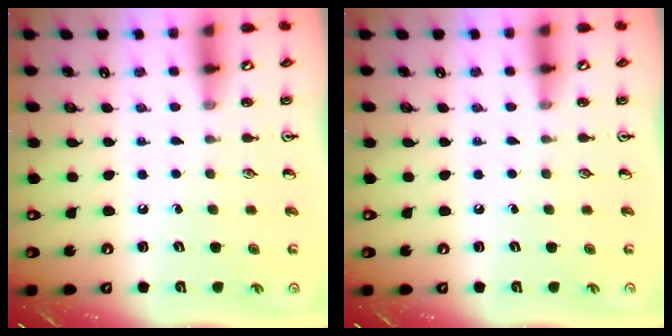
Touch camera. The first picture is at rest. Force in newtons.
{"total": 0.0}